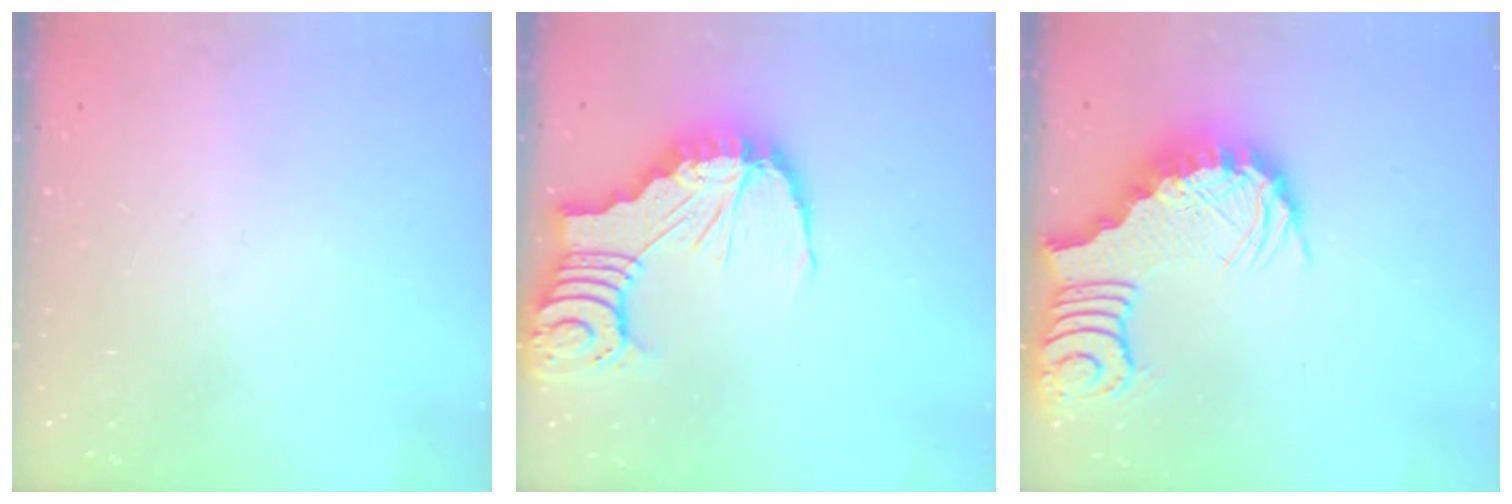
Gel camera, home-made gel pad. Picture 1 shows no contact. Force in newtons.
{"total": 14.0, "press": 13.9, "slide": 1.9}
{"total": 3.8, "press": 3.8, "slide": 0.7}